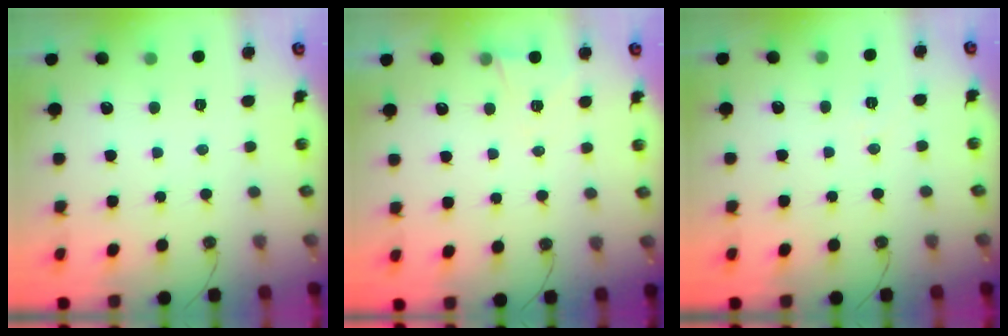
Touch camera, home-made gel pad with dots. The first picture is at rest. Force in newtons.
{"total": 5.4, "press": 3.3, "slide": 4.2}
{"total": 5.9, "press": 3.8, "slide": 4.5}